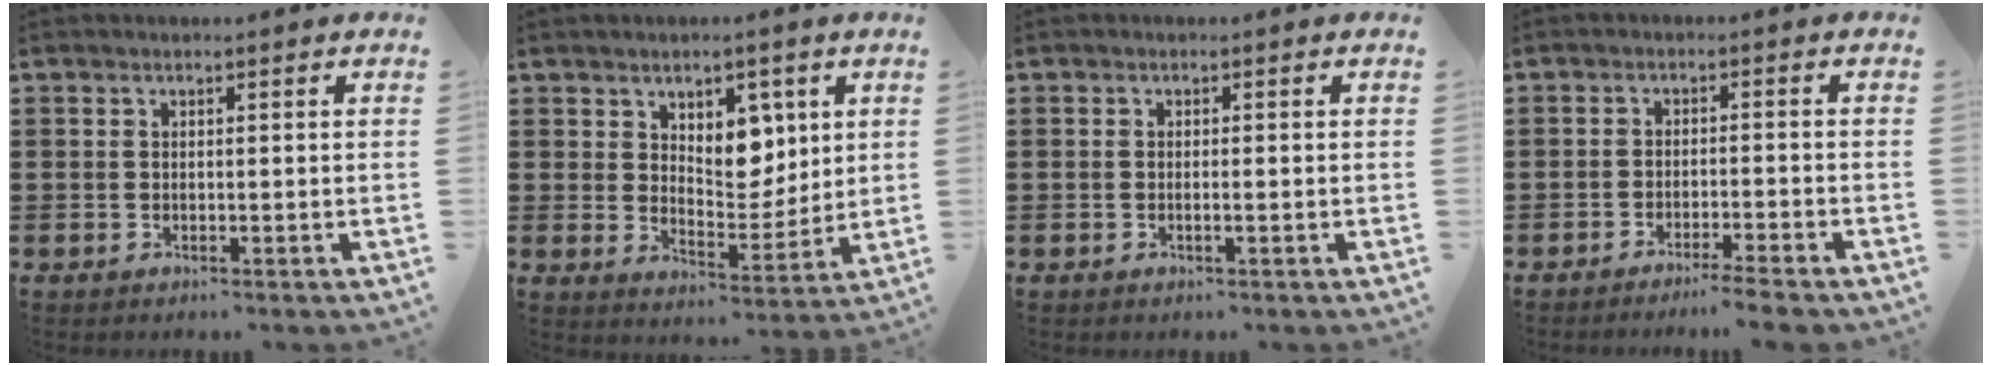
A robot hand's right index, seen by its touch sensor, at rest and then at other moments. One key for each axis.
{"total": 6.5, "fx": 3.6, "fy": 4.3, "fz": 3.3, "tx": -0.060, "ty": -0.008, "tz": 0.060}
{"total": 0.8, "fx": -0.4, "fy": -0.1, "fz": 0.7, "tx": -0.013, "ty": -0.004, "tz": -0.006}
{"total": 3.0, "fx": -2.7, "fy": -0.5, "fz": 1.1, "tx": -0.018, "ty": -0.004, "tz": -0.054}